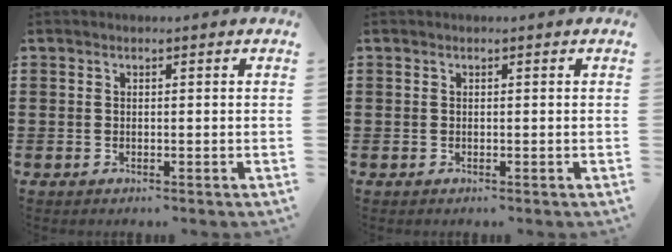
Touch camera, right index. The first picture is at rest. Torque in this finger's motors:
{"motor_torque": [-0.33, 0.53, 0.00, 0.00]}